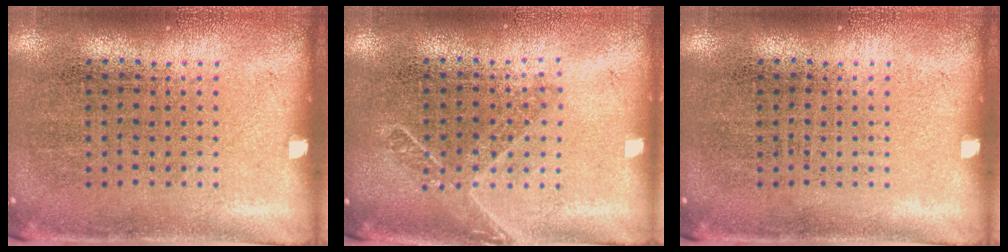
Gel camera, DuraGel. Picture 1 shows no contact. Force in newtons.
{"total": 1.5, "press": 1.2, "slide": 0.9}
{"total": 0.0}